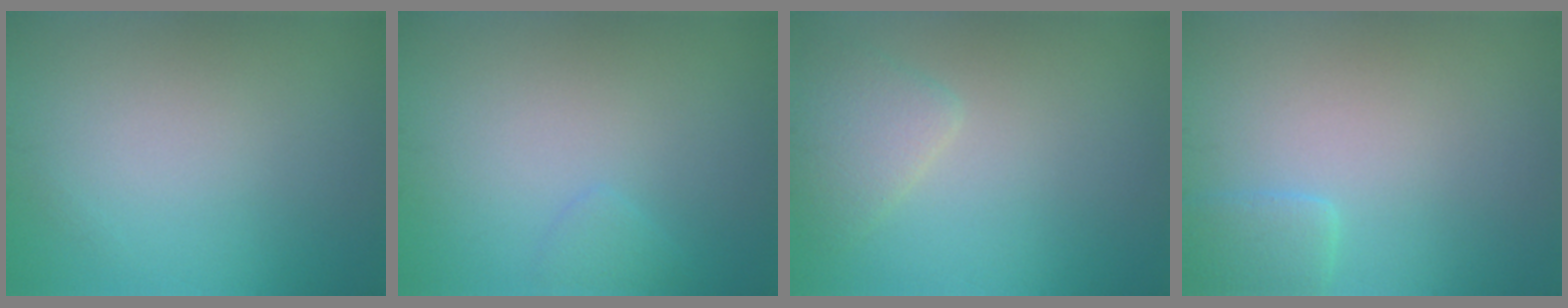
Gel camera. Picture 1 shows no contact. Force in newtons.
{"total": 0.9, "press": 0.9, "slide": 0.1}
{"total": 2.4, "press": 2.4, "slide": 0.2}
{"total": 2.3, "press": 2.3, "slide": 0.2}